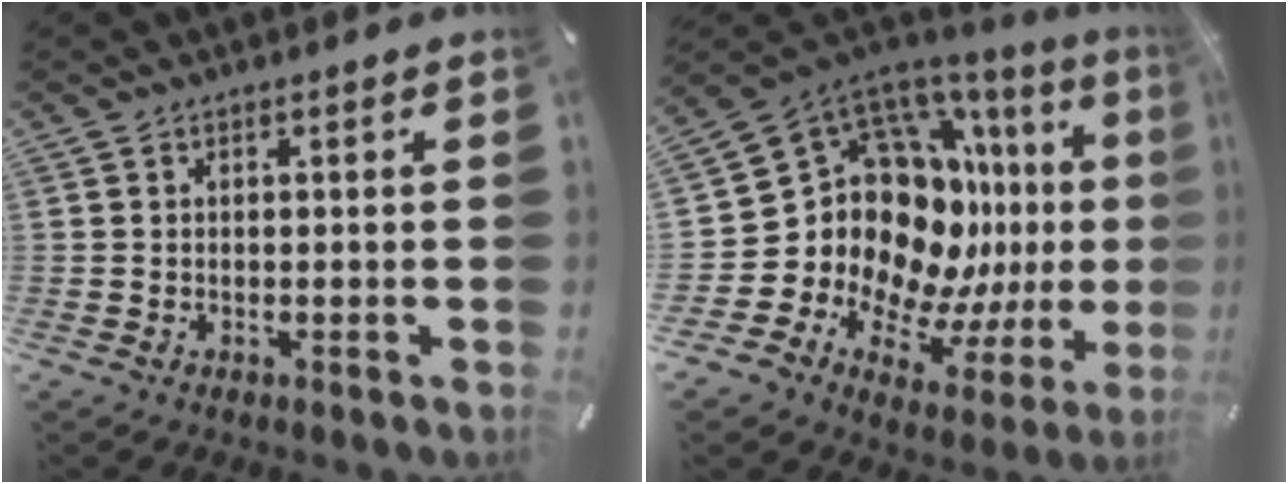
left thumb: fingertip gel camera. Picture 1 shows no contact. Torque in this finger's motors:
{"motor_torque": [0.30, 2.08, 1.25, 0.96, 0.15]}